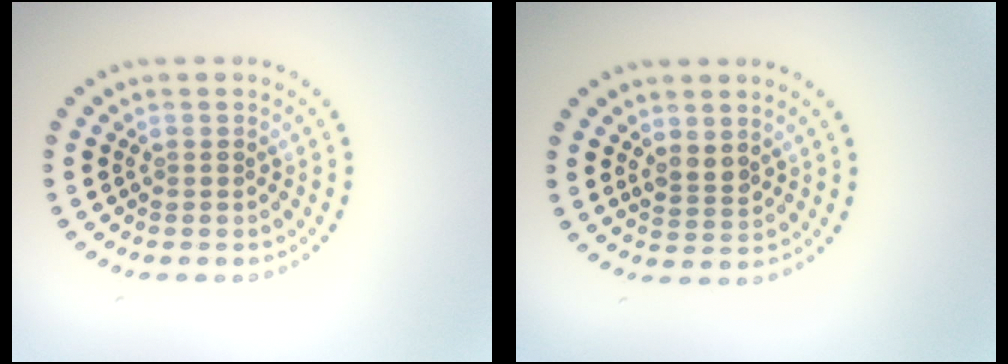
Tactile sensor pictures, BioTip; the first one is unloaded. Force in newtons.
{"total": 1.7, "press": 1.5, "slide": 0.8}